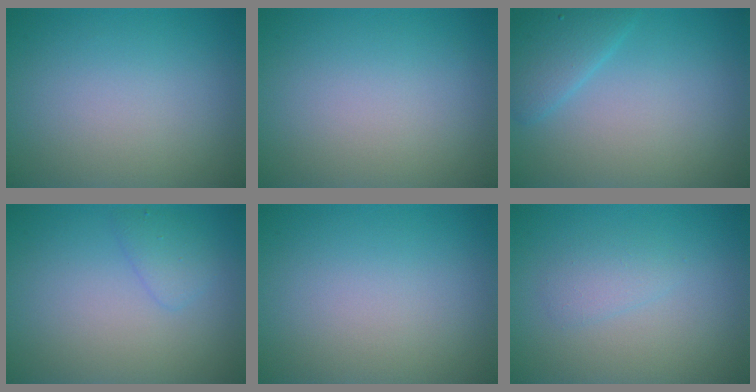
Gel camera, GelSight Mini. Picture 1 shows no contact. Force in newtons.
{"total": 0.0}
{"total": 2.6, "press": 2.6, "slide": 0.2}
{"total": 1.4, "press": 1.4, "slide": 0.1}
{"total": 0.0}
{"total": 1.4, "press": 1.4, "slide": 0.1}